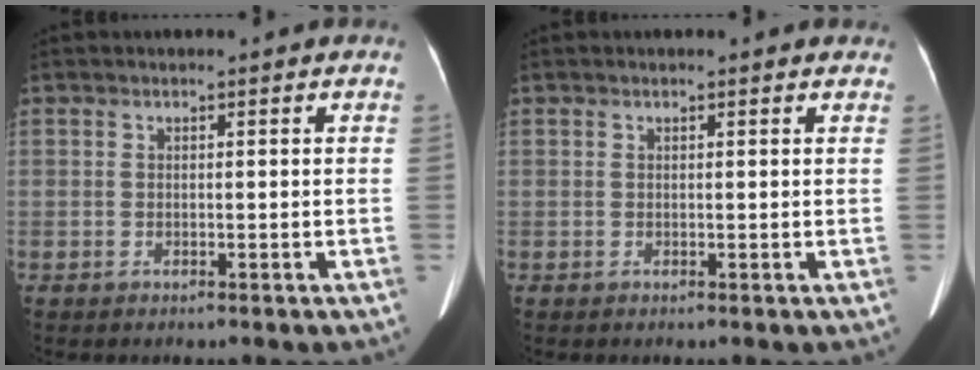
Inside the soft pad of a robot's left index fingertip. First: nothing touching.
{"total": 1.2, "force": [1.1, 0.4, 0.3], "torque": [-0.010, 0.007, 0.007]}